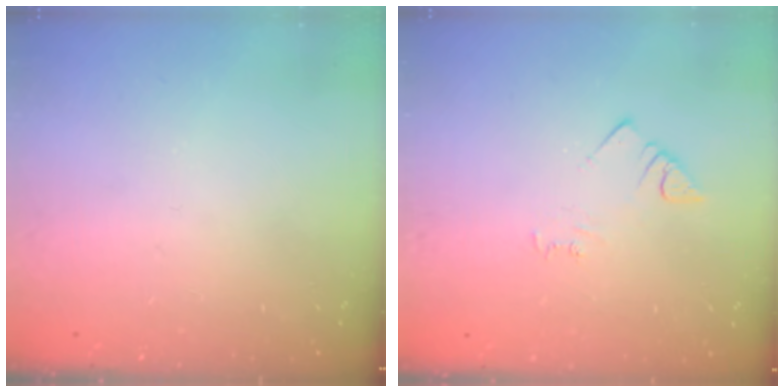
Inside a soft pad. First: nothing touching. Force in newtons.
{"total": 2.9, "press": 2.9, "slide": 0.5}